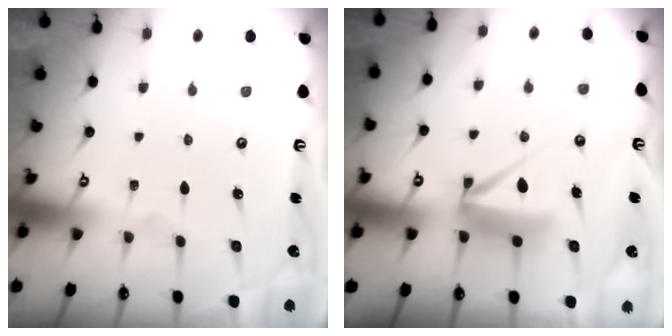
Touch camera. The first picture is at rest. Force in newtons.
{"total": 7.4, "press": 7.4, "slide": 0.4}